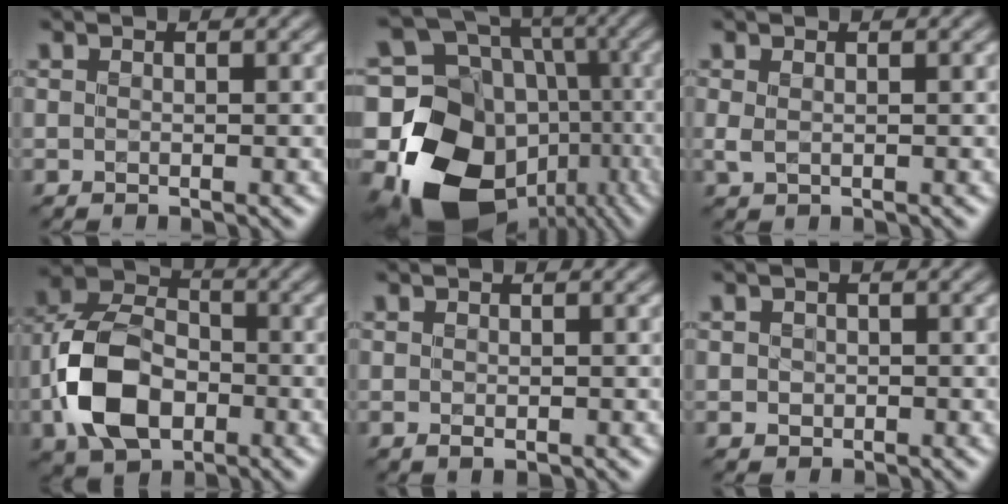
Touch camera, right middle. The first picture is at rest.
{"total": 19.4, "force": [-5.8, 16.3, 8.7], "torque": [-0.189, -0.032, -0.081]}
{"total": 0.9, "force": [0.3, 0.6, 0.6], "torque": [-0.017, 0.000, 0.005]}
{"total": 8.7, "force": [-2.4, 6.1, 5.8], "torque": [-0.124, 0.007, -0.059]}
{"total": 0.7, "force": [0.0, 0.5, 0.5], "torque": [-0.010, -0.002, 0.000]}
{"total": 0.9, "force": [0.1, 0.9, 0.0], "torque": [0.007, -0.002, 0.000]}